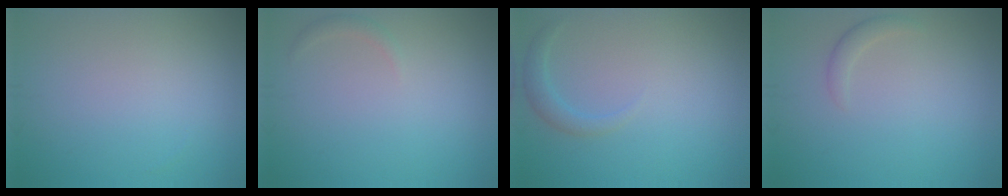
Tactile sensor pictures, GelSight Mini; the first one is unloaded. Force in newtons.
{"total": 0.8, "press": 0.8, "slide": 0.0}
{"total": 1.5, "press": 1.5, "slide": 0.2}
{"total": 1.1, "press": 1.1, "slide": 0.0}